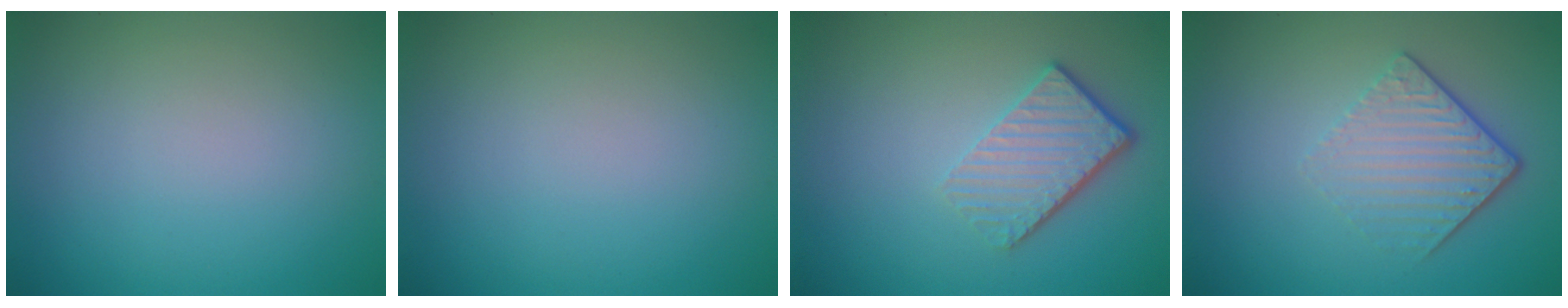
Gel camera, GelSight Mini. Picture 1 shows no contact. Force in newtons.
{"total": 0.0}
{"total": 4.3, "press": 3.0, "slide": 3.0}
{"total": 4.3, "press": 2.8, "slide": 3.3}